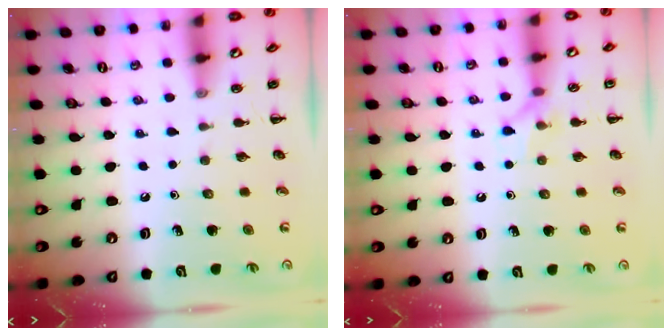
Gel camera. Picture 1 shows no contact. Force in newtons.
{"total": 6.3, "press": 6.2, "slide": 0.9}